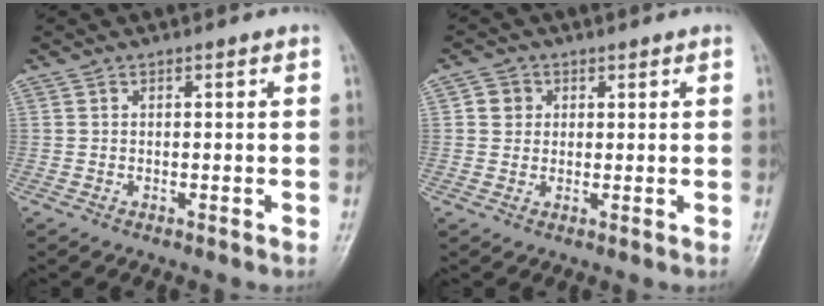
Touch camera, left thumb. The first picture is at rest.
{"total": 4.1, "force": [1.2, 3.8, 0.7], "torque": [0.017, 0.001, 0.013]}